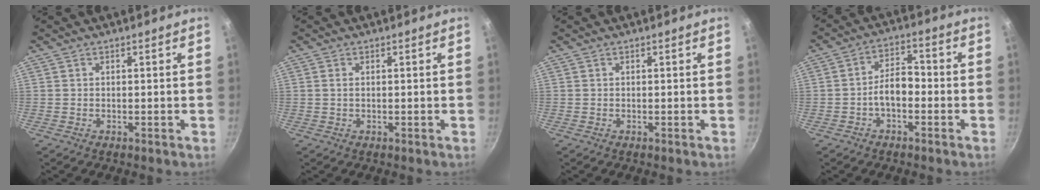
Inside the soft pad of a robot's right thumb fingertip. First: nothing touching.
{"total": 0.9, "force": [0.1, 0.5, 0.7], "torque": [-0.014, 0.001, 0.002]}
{"total": 0.0}
{"total": 6.1, "force": [-2.0, 3.4, 4.6], "torque": [-0.061, 0.033, -0.039]}